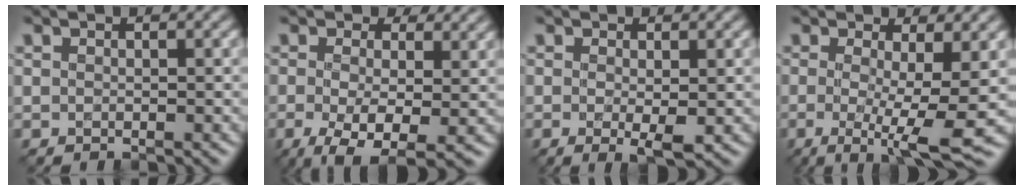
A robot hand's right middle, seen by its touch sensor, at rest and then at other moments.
{"total": 6.8, "force": [-1.1, 3.8, 5.5], "torque": [-0.108, -0.013, -0.021]}
{"total": 2.3, "force": [-0.2, 0.6, 2.2], "torque": [-0.039, -0.010, -0.003]}
{"total": 7.3, "force": [-0.9, 1.4, 7.1], "torque": [-0.110, -0.018, -0.013]}